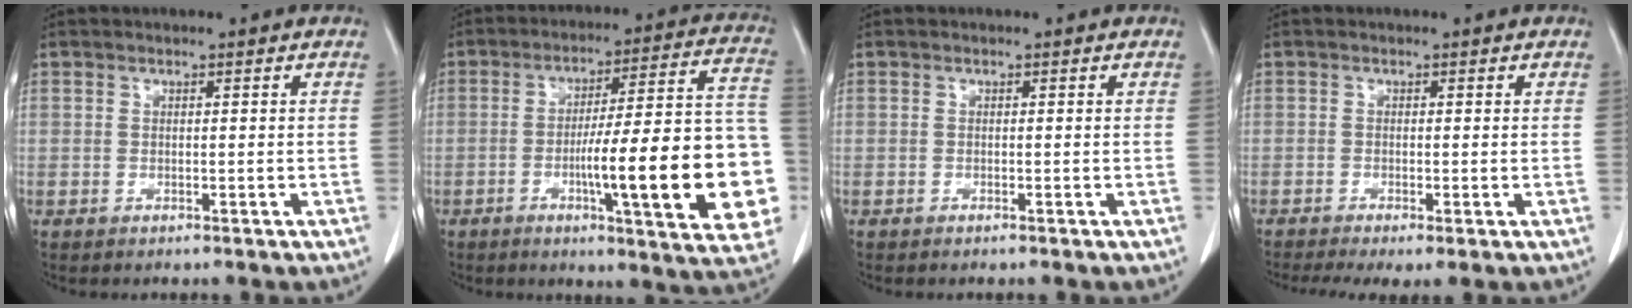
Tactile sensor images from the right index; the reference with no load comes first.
{"total": 23.0, "force": [-5.3, 2.6, 22.2], "torque": [-0.218, 0.020, -0.065]}
{"total": 0.0}
{"total": 4.6, "force": [-2.5, 1.5, 3.6], "torque": [-0.062, -0.013, -0.045]}